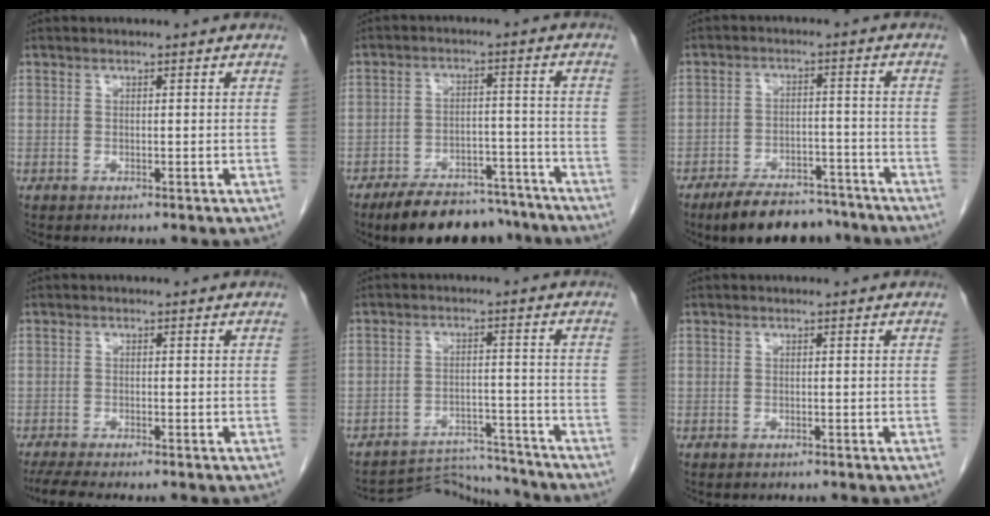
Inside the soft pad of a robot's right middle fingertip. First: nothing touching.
{"total": 13.1, "force": [-11.1, 5.1, 4.7], "torque": [-0.054, 0.016, -0.159]}
{"total": 10.6, "force": [-8.9, 4.1, 4.1], "torque": [-0.052, 0.008, -0.137]}
{"total": 5.2, "force": [-4.4, 0.1, 2.7], "torque": [-0.045, -0.017, -0.074]}
{"total": 8.8, "force": [-8.7, 0.8, -1.1], "torque": [0.019, 0.016, -0.134]}
{"total": 0.6, "force": [-0.6, 0.2, 0.0], "torque": [-0.008, -0.001, -0.011]}